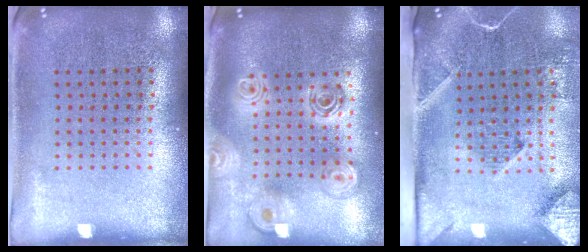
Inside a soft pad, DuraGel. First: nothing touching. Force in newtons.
{"total": 2.3, "press": 1.8, "slide": 1.4}
{"total": 2.9, "press": 2.1, "slide": 2.0}